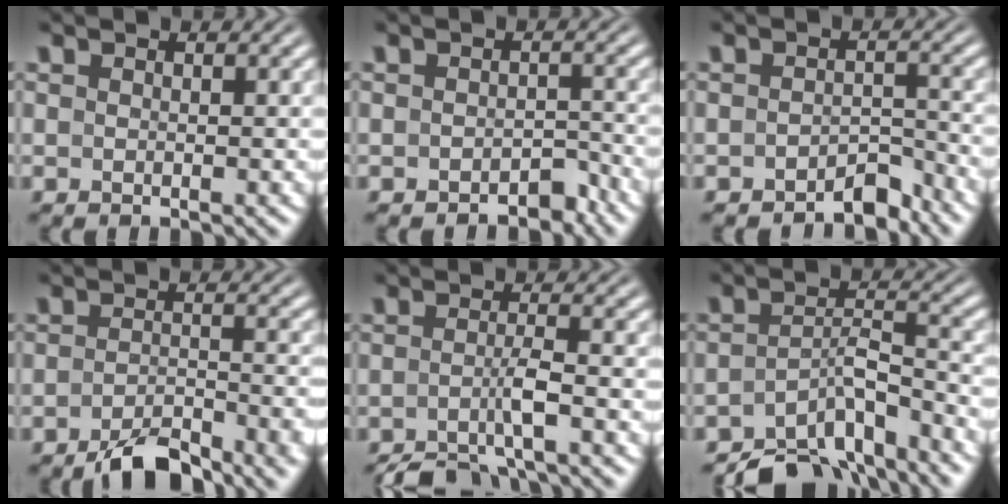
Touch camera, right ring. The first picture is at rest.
{"total": 2.4, "force": [-2.3, 0.5, 0.2], "torque": [0.006, -0.003, -0.039]}
{"total": 3.2, "force": [-3.0, 0.8, 0.6], "torque": [-0.003, -0.007, -0.050]}
{"total": 4.1, "force": [-3.5, 0.6, 2.0], "torque": [-0.029, -0.005, -0.059]}
{"total": 4.7, "force": [-4.3, 0.4, 1.9], "torque": [-0.033, -0.017, -0.060]}
{"total": 8.9, "force": [-7.3, 3.4, 3.9], "torque": [-0.057, -0.029, -0.108]}